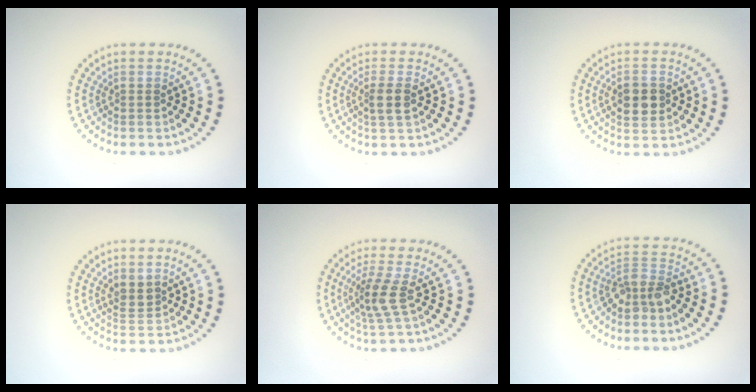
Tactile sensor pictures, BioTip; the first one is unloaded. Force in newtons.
{"total": 2.0, "press": 1.7, "slide": 0.9}
{"total": 3.7, "press": 3.7, "slide": 0.1}
{"total": 1.8, "press": 1.5, "slide": 0.9}
{"total": 3.0, "press": 2.2, "slide": 1.9}
{"total": 2.8, "press": 2.2, "slide": 1.7}